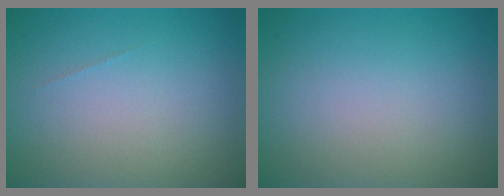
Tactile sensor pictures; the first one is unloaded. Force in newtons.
{"total": 0.0}